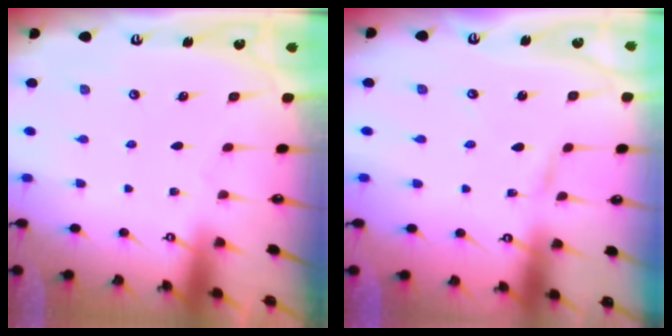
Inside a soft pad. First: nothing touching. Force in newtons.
{"total": 2.3, "press": 2.3, "slide": 0.2}